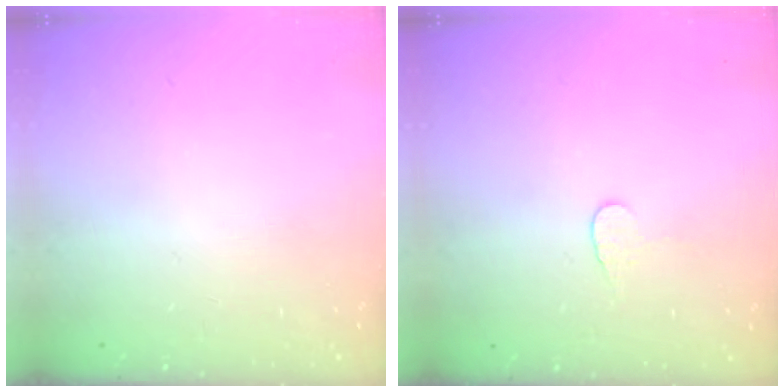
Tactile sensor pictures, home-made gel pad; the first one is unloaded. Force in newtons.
{"total": 3.9, "press": 3.9, "slide": 0.4}